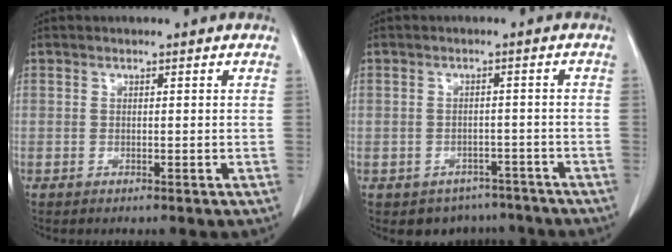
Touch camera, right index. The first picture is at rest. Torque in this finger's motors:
{"motor_torque": [-0.87, -0.44, -0.47, -0.14]}